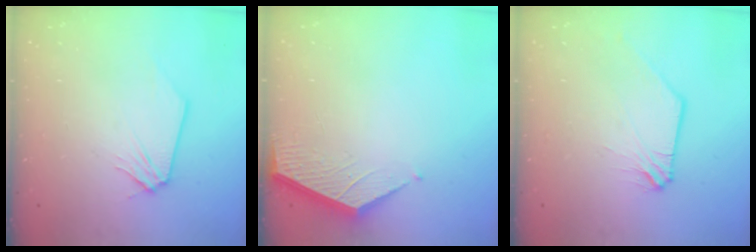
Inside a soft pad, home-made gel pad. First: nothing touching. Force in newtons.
{"total": 3.7, "press": 3.7, "slide": 0.3}
{"total": 0.9, "press": 0.9, "slide": 0.1}